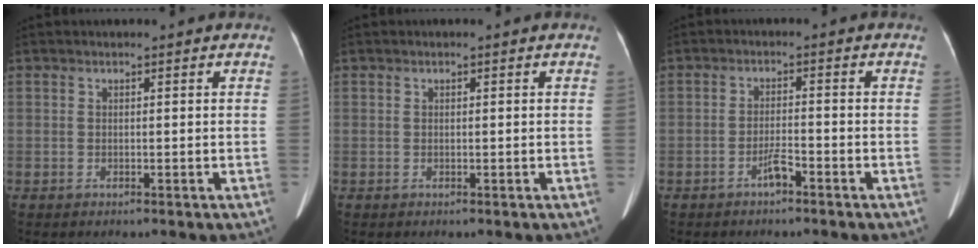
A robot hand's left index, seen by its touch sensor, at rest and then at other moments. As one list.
[{"total": 0.0}, {"total": 2.7, "force": [-2.4, 0.1, 1.2], "torque": [-0.024, -0.016, -0.039]}]